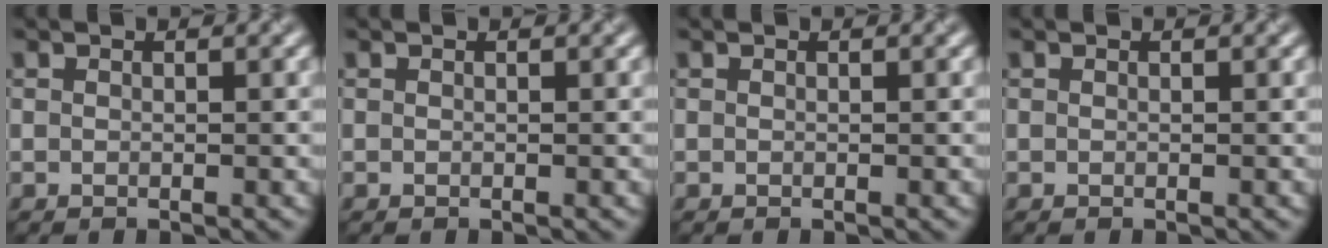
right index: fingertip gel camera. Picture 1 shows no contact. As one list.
[{"total": 0.0}, {"total": 0.0}, {"total": 0.0}]